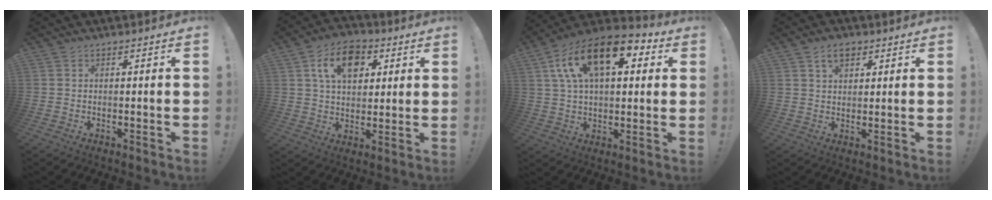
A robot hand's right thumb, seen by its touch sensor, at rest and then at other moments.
{"total": 13.4, "force": [5.3, 9.5, 7.8], "torque": [-0.114, -0.005, 0.099]}
{"total": 19.0, "force": [7.8, 9.5, 14.4], "torque": [-0.248, -0.017, 0.134]}
{"total": 5.1, "force": [2.9, 3.2, 2.7], "torque": [-0.043, -0.002, 0.053]}